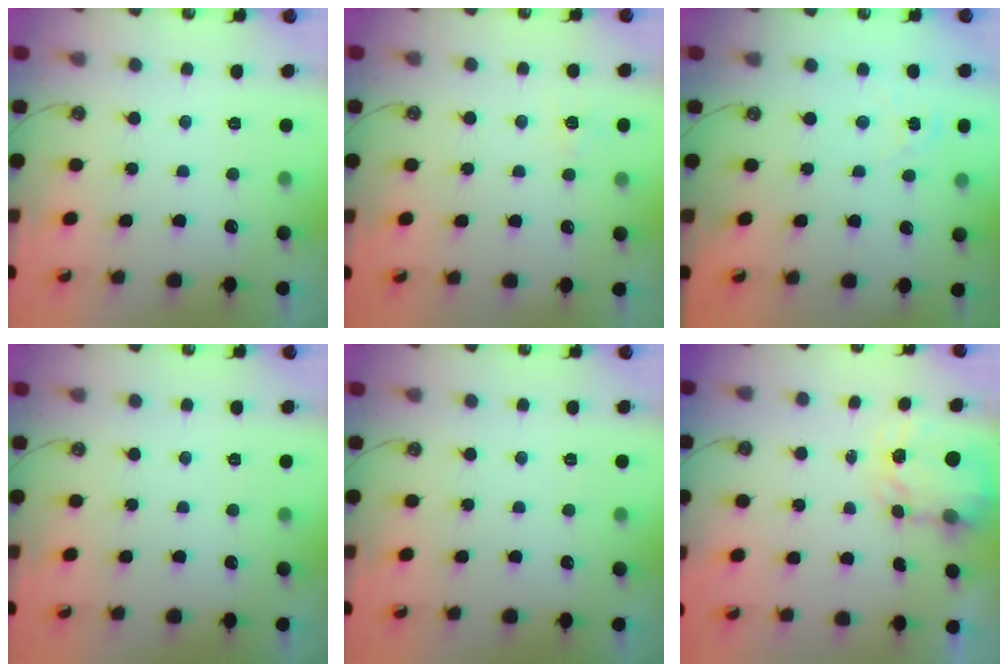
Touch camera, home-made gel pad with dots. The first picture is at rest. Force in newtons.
{"total": 5.0, "press": 5.0, "slide": 0.5}
{"total": 1.8, "press": 1.8, "slide": 0.3}
{"total": 0.0}
{"total": 0.0}
{"total": 3.7, "press": 3.7, "slide": 0.5}